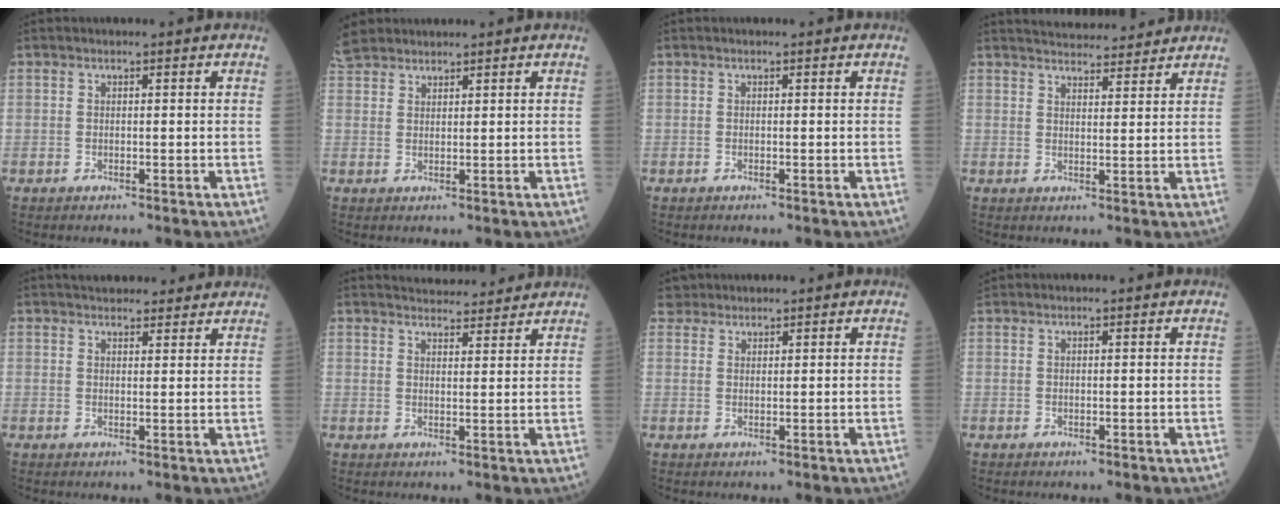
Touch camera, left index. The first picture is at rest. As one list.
[{"total": 5.7, "force": [5.3, 1.9, 1.1], "torque": [-0.032, 0.023, 0.110]}, {"total": 0.0}, {"total": 10.3, "force": [9.8, 1.7, 2.5], "torque": [-0.034, 0.014, 0.132]}, {"total": 9.0, "force": [8.0, 2.8, 3.0], "torque": [-0.032, 0.022, 0.101]}, {"total": 8.2, "force": [7.9, 1.4, 1.7], "torque": [-0.023, 0.012, 0.102]}, {"total": 2.0, "force": [1.8, 0.4, -0.6], "torque": [0.003, 0.014, 0.037]}, {"total": 1.3, "force": [1.2, 0.2, 0.2], "torque": [-0.011, 0.021, 0.026]}]